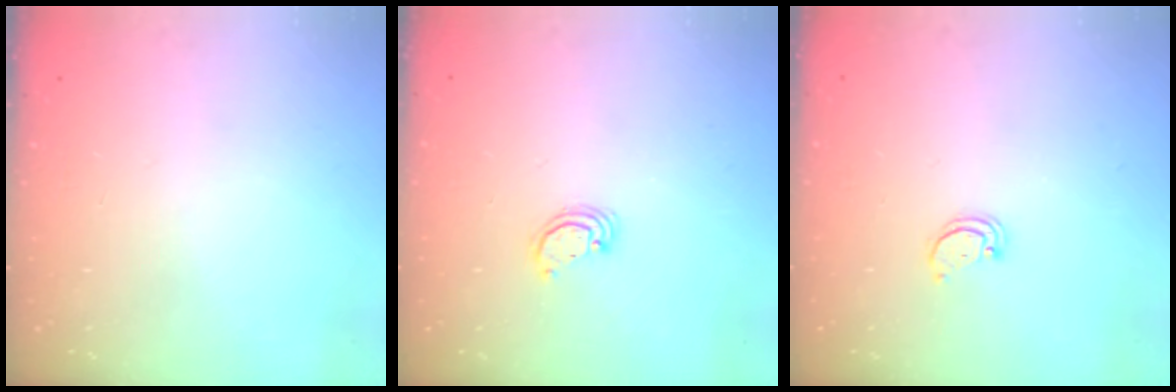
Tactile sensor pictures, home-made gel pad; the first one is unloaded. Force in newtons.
{"total": 2.8, "press": 2.8, "slide": 0.2}
{"total": 1.5, "press": 1.5, "slide": 0.1}